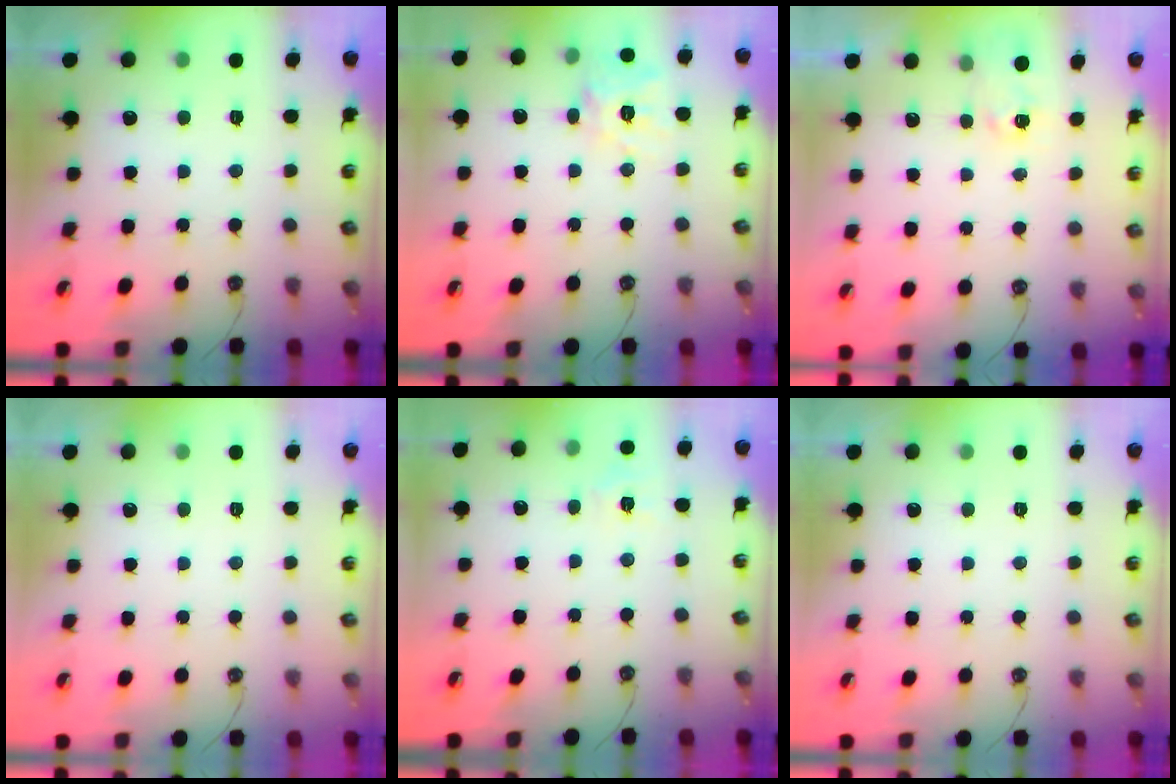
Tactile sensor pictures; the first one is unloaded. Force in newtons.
{"total": 13.0, "press": 13.0, "slide": 1.2}
{"total": 2.6, "press": 2.6, "slide": 0.4}
{"total": 0.0}
{"total": 4.2, "press": 4.1, "slide": 0.5}
{"total": 0.0}